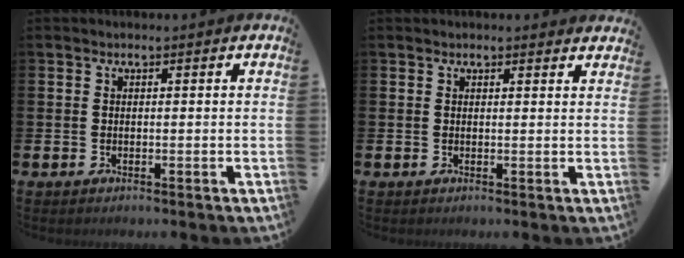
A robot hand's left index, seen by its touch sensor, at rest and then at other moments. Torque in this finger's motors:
{"motor_torque": [1.11, -1.02, 0.15, 0.10]}